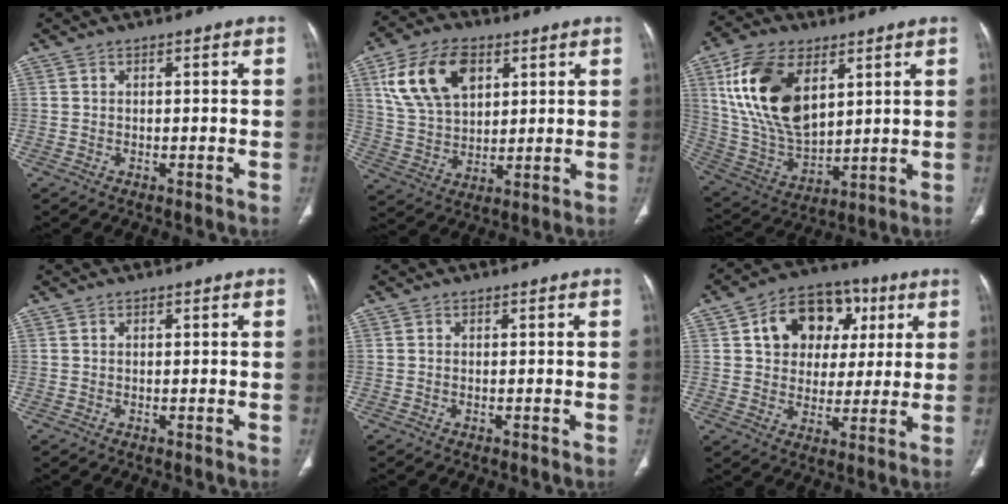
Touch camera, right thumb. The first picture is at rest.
{"total": 15.0, "force": [6.0, 9.4, 10.0], "torque": [-0.163, -0.011, 0.119]}
{"total": 19.6, "force": [7.3, 10.9, 14.5], "torque": [-0.256, -0.027, 0.147]}
{"total": 0.0}
{"total": 0.0}
{"total": 15.1, "force": [4.9, 11.6, 8.4], "torque": [-0.086, 0.009, 0.075]}